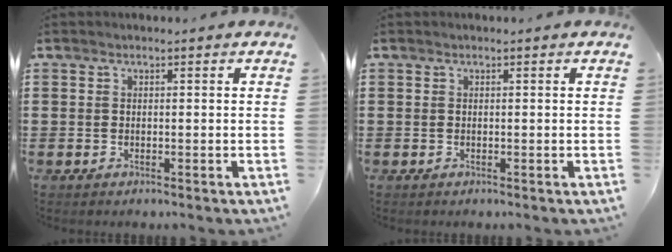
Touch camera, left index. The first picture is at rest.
{"total": 0.0}